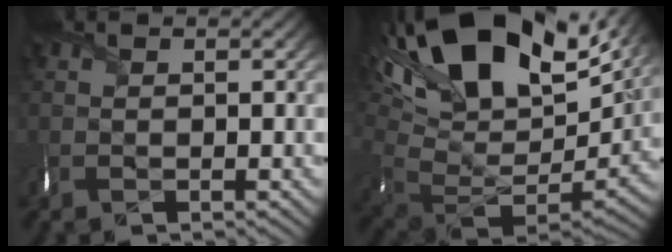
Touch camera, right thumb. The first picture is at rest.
{"total": 21.6, "force": [9.1, 11.6, 15.9], "torque": [-0.289, 0.002, 0.180]}